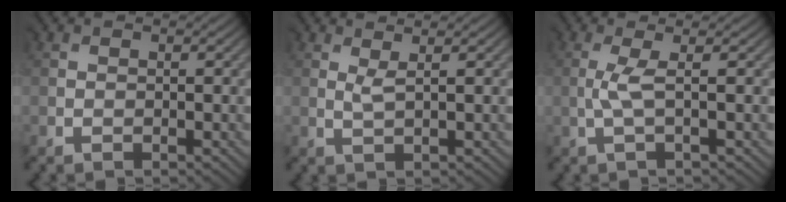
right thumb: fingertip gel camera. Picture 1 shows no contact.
{"total": 1.6, "force": [1.5, -0.4, -0.2], "torque": [0.000, 0.002, 0.031]}
{"total": 1.5, "force": [0.3, -0.2, 1.5], "torque": [-0.031, 0.008, 0.005]}